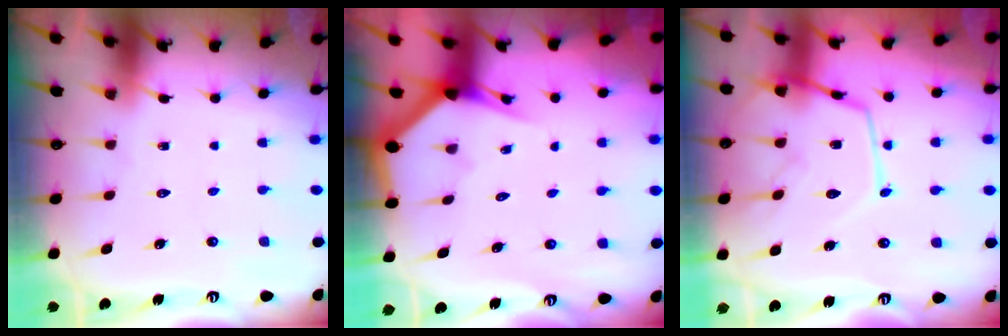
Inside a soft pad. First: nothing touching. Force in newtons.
{"total": 2.9, "press": 2.9, "slide": 0.1}
{"total": 15.3, "press": 15.2, "slide": 1.3}